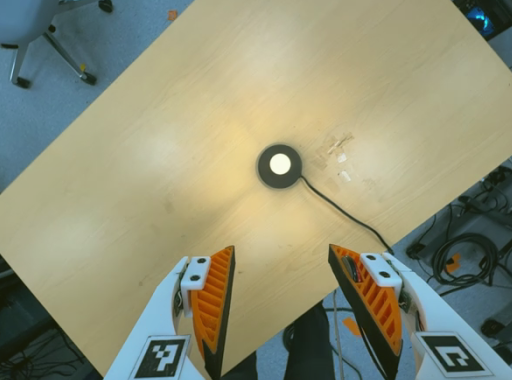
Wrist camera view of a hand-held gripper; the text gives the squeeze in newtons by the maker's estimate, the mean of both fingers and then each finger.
{"total": 0.0}